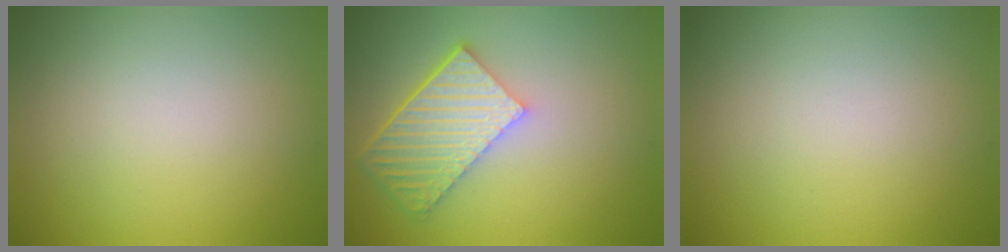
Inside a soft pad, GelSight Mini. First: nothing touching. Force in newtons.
{"total": 5.8, "press": 4.2, "slide": 4.0}
{"total": 0.0}